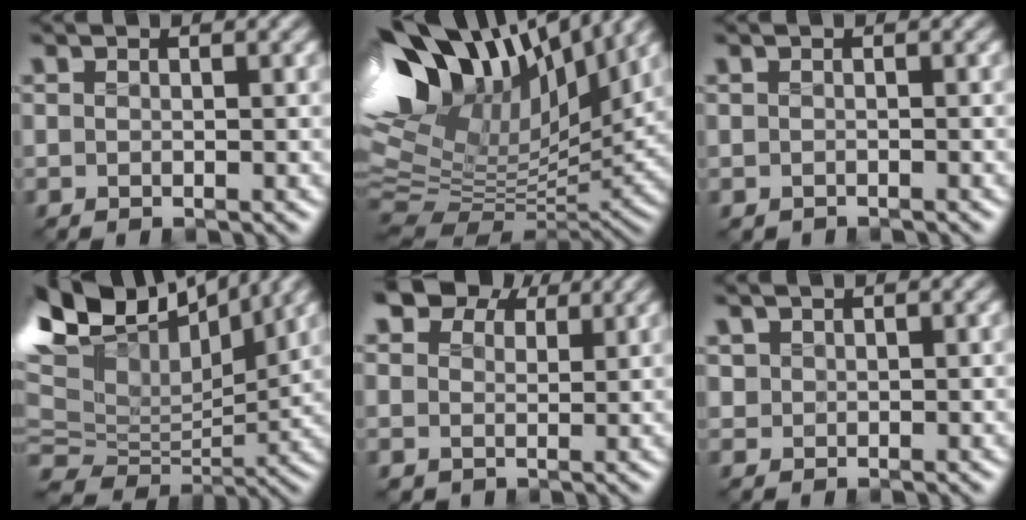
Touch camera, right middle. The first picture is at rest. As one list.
[{"total": 16.1, "force": [8.2, 7.0, 11.9], "torque": [-0.269, 0.045, 0.138]}, {"total": 0.5, "force": [-0.5, 0.1, -0.1], "torque": [0.002, -0.009, -0.011]}, {"total": 13.3, "force": [7.8, 5.4, 9.4], "torque": [-0.177, 0.029, 0.133]}, {"total": 7.0, "force": [4.6, 4.5, 2.8], "torque": [-0.073, 0.006, 0.072]}, {"total": 0.8, "force": [0.5, 0.6, 0.1], "torque": [-0.005, -0.004, 0.016]}]